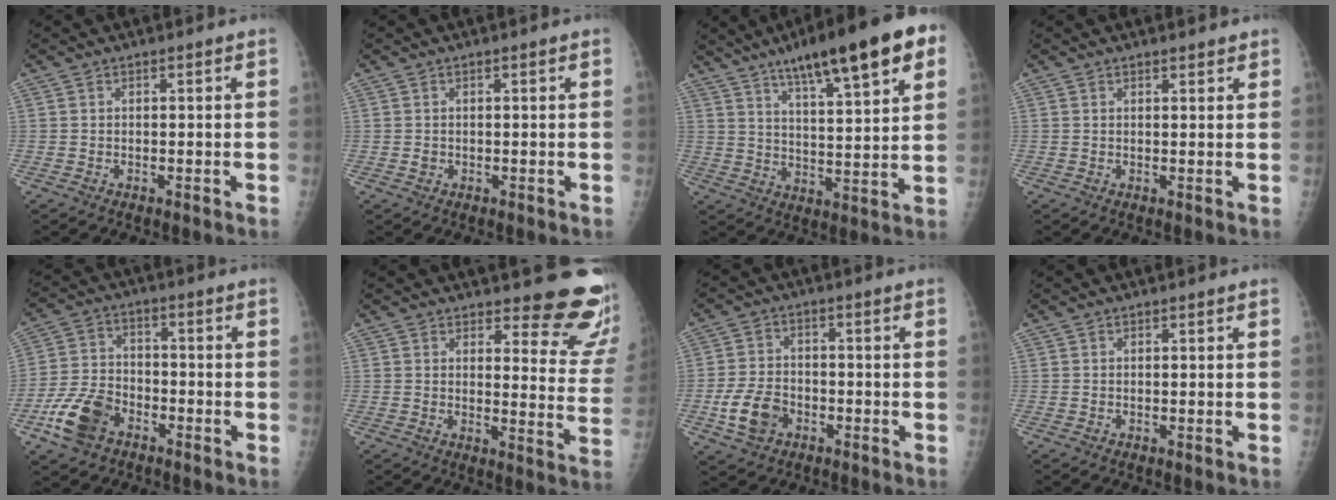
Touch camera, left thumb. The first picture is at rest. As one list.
[{"total": 0.8, "force": [0.0, 0.6, 0.6], "torque": [-0.005, 0.005, 0.003]}, {"total": 19.8, "force": [11.1, 4.2, 15.8], "torque": [-0.214, -0.023, 0.170]}, {"total": 1.5, "force": [1.2, 0.5, 0.7], "torque": [-0.005, -0.006, 0.016]}, {"total": 10.3, "force": [-5.4, 6.6, 5.7], "torque": [-0.107, 0.023, -0.104]}, {"total": 14.1, "force": [12.1, 4.0, 6.0], "torque": [-0.025, -0.112, 0.124]}, {"total": 7.5, "force": [-3.1, 5.3, 4.4], "torque": [-0.079, 0.016, -0.054]}, {"total": 0.0}]